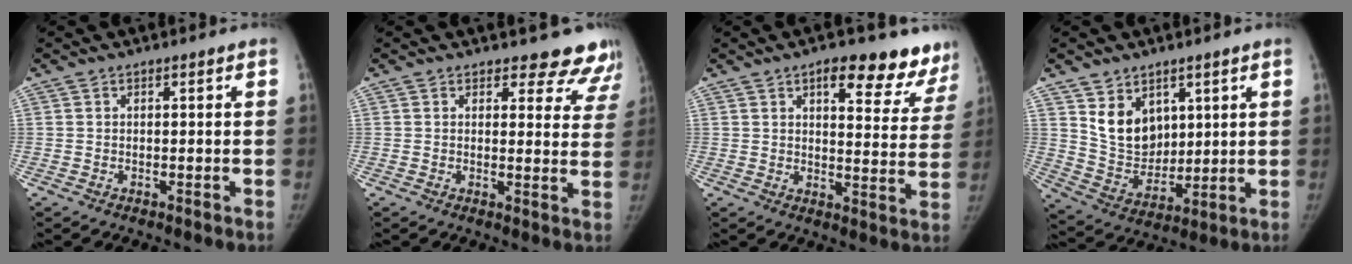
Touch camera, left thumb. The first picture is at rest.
{"total": 9.8, "force": [9.0, 3.7, 1.4], "torque": [0.040, -0.056, 0.075]}
{"total": 15.6, "force": [10.9, 6.0, 9.5], "torque": [-0.065, -0.048, 0.123]}
{"total": 10.6, "force": [5.0, 7.7, 5.2], "torque": [-0.057, -0.043, 0.110]}